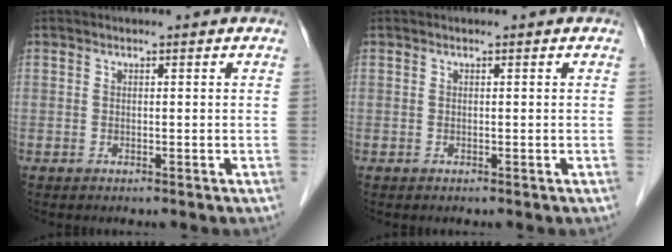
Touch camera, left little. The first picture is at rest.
{"total": 0.0}